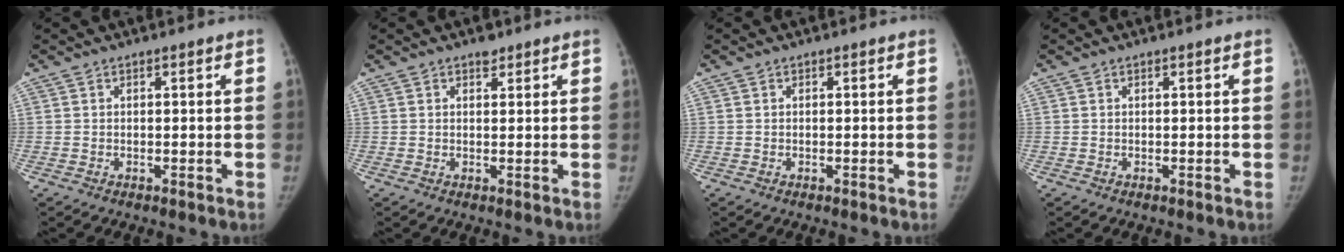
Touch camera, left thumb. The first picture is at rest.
{"total": 1.7, "force": [1.3, 0.9, 0.7], "torque": [0.000, -0.006, 0.017]}
{"total": 0.0}
{"total": 0.0}